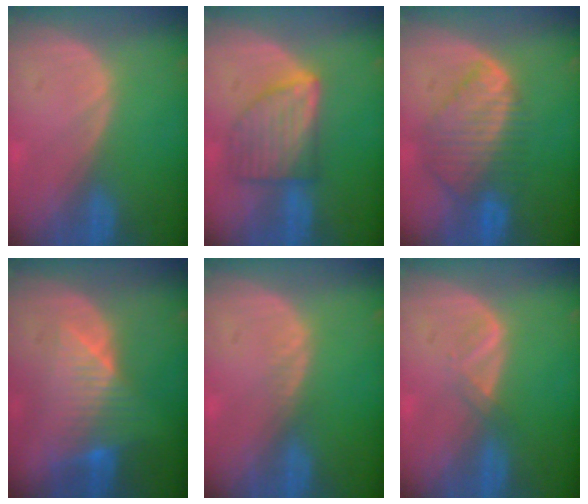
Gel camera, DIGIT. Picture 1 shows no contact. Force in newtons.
{"total": 7.1, "press": 7.1, "slide": 0.1}
{"total": 8.7, "press": 7.7, "slide": 4.1}
{"total": 7.9, "press": 6.9, "slide": 3.8}
{"total": 0.9, "press": 0.9, "slide": 0.2}
{"total": 1.8, "press": 1.7, "slide": 0.3}